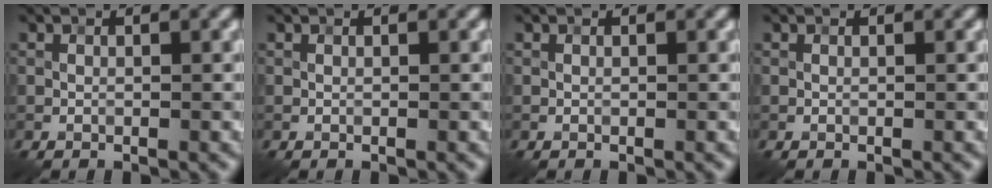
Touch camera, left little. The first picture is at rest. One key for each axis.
{"total": 0.0}
{"total": 0.0}
{"total": 0.0}